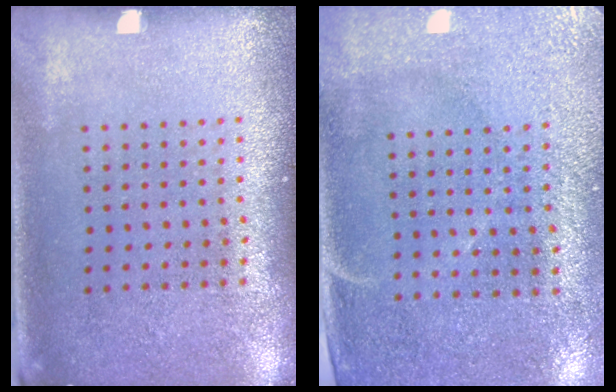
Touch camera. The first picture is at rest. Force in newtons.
{"total": 2.9, "press": 2.5, "slide": 1.6}